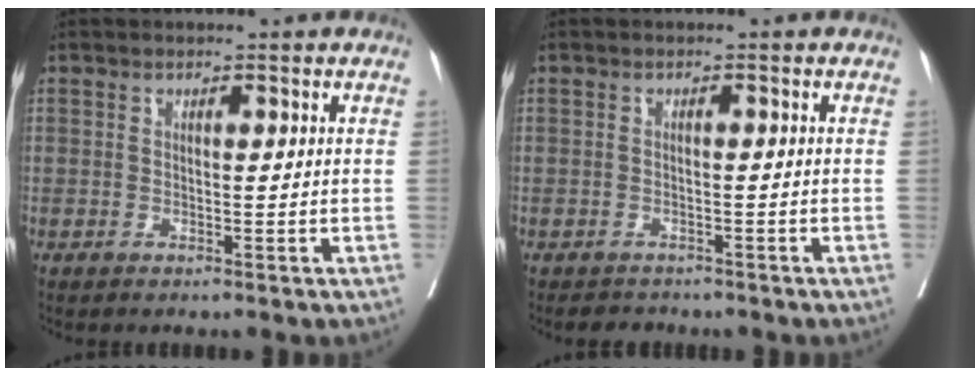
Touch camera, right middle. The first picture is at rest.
{"total": 2.3, "force": [-2.1, 0.9, 0.0], "torque": [-0.006, -0.002, -0.032]}